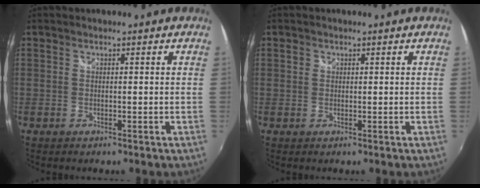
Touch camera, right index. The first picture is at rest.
{"total": 0.8, "force": [0.1, 0.8, 0.1], "torque": [0.000, 0.002, -0.002]}